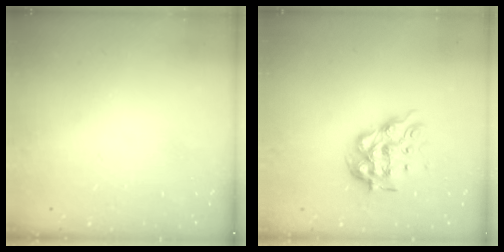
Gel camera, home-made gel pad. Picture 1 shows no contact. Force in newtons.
{"total": 9.3, "press": 9.3, "slide": 1.2}